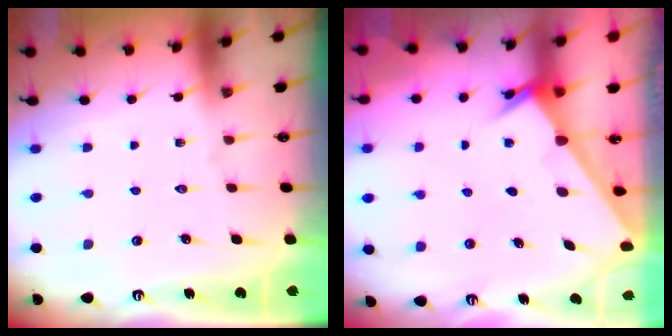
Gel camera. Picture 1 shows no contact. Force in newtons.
{"total": 2.3, "press": 2.3, "slide": 0.2}